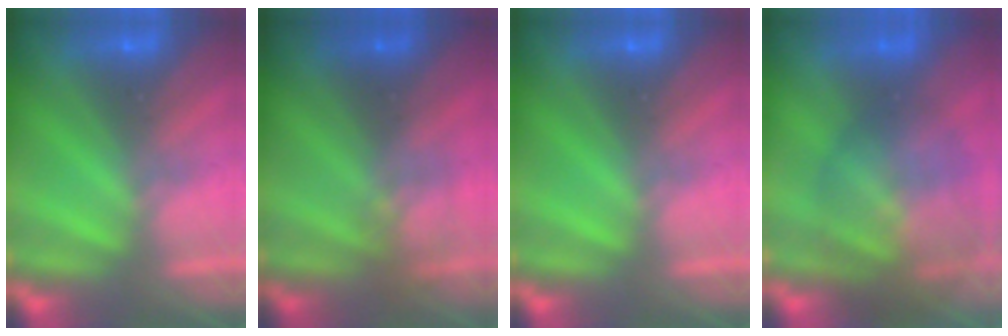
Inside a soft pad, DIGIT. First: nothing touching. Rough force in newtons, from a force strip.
{"total": 2.4}
{"total": 0.0}
{"total": 7.6}